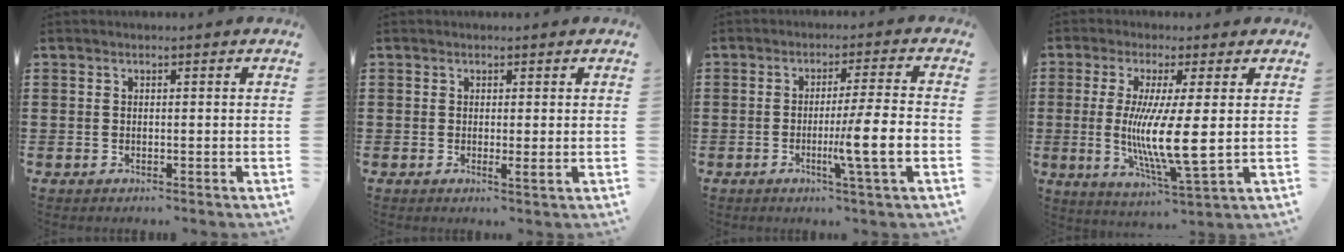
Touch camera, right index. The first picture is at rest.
{"total": 1.3, "force": [0.0, 0.1, 1.3], "torque": [-0.025, -0.005, 0.002]}
{"total": 7.8, "force": [-2.0, -0.7, 7.5], "torque": [-0.125, -0.014, -0.037]}
{"total": 9.5, "force": [0.4, 0.9, 9.5], "torque": [-0.197, -0.017, 0.003]}